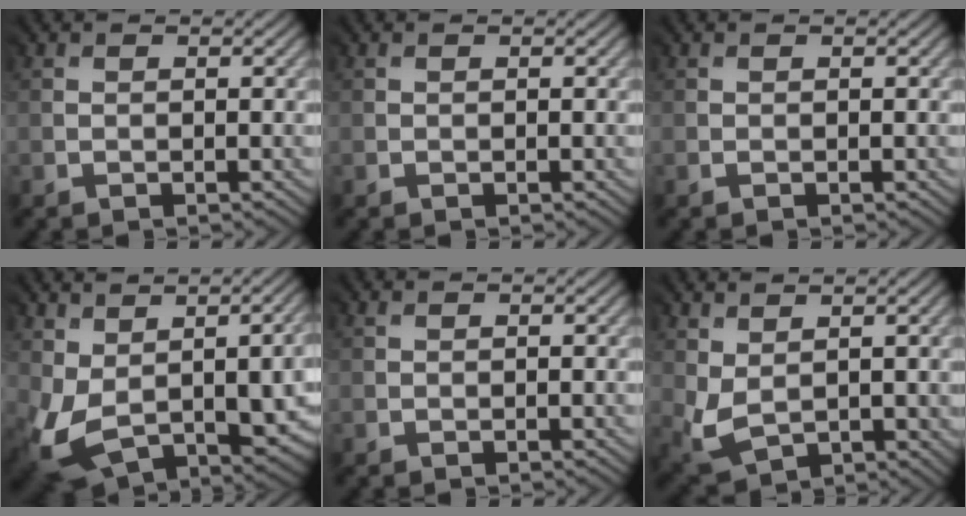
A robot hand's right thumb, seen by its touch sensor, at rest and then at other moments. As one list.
[{"total": 0.0}, {"total": 0.0}, {"total": 6.4, "force": [-0.2, 3.9, 5.1], "torque": [-0.153, -0.029, 0.018]}, {"total": 0.0}, {"total": 6.1, "force": [1.9, 4.4, 3.8], "torque": [-0.112, -0.023, 0.052]}]